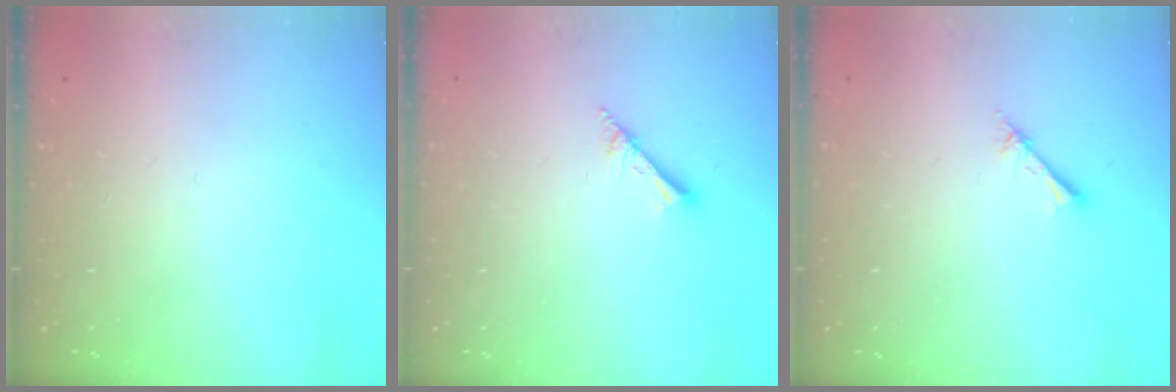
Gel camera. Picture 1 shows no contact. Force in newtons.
{"total": 2.0, "press": 2.0, "slide": 0.1}
{"total": 2.3, "press": 2.3, "slide": 0.3}